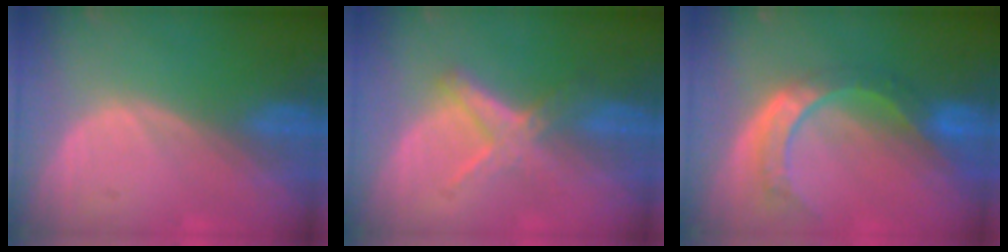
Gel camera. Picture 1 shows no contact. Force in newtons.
{"total": 5.4, "press": 5.2, "slide": 1.3}
{"total": 8.8, "press": 7.3, "slide": 5.0}